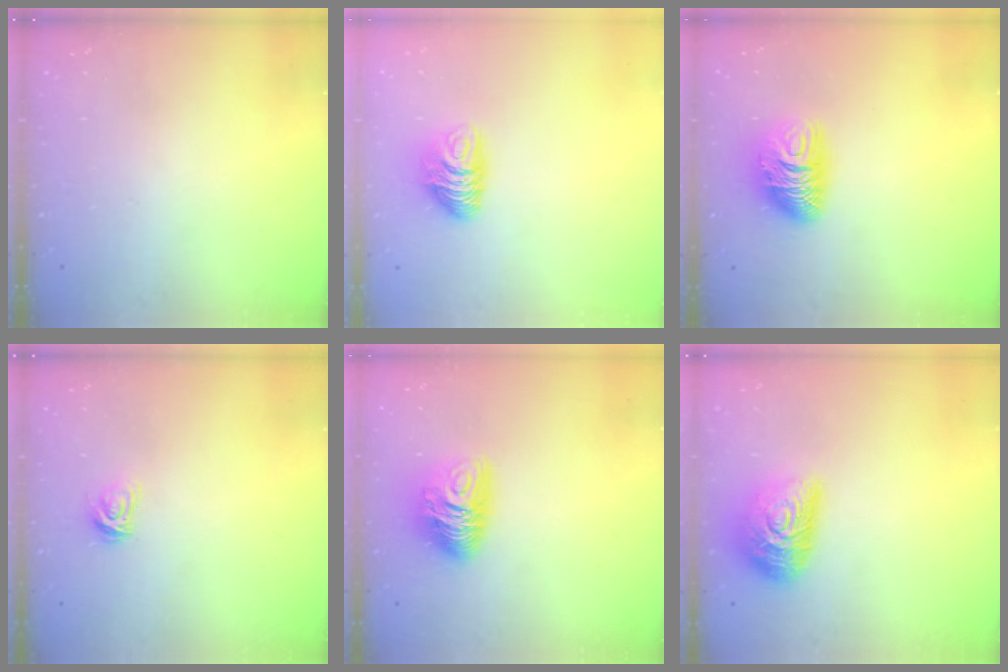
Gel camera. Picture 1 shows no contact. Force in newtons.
{"total": 9.4, "press": 9.4, "slide": 0.9}
{"total": 10.2, "press": 10.1, "slide": 0.6}
{"total": 5.6, "press": 5.6, "slide": 0.4}
{"total": 10.3, "press": 10.3, "slide": 0.4}
{"total": 16.1, "press": 16.1, "slide": 1.0}